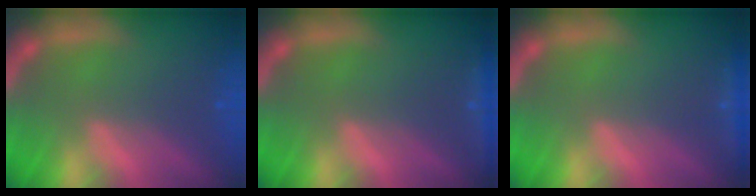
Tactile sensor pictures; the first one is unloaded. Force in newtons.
{"total": 1.9}
{"total": 1.4}